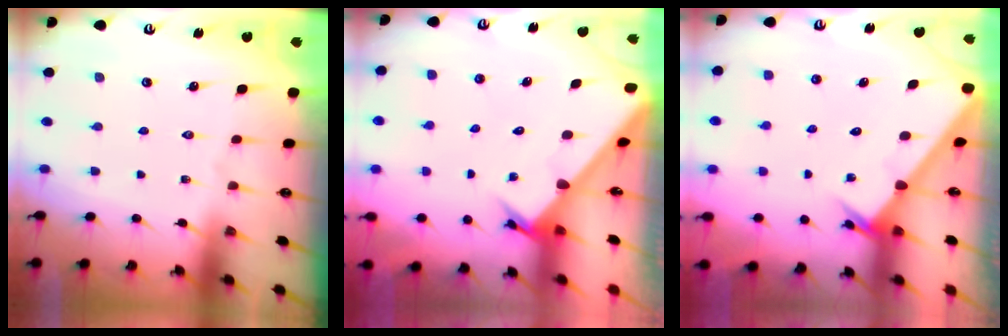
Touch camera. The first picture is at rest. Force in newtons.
{"total": 2.6, "press": 2.6, "slide": 0.3}
{"total": 2.3, "press": 2.3, "slide": 0.2}